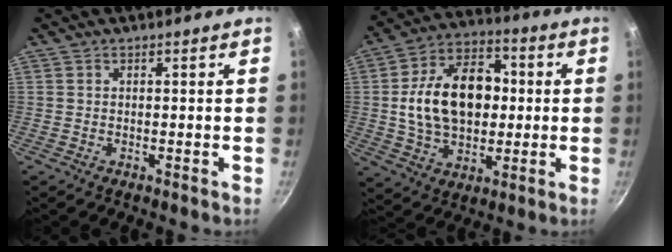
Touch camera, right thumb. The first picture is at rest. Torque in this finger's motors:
{"motor_torque": [-0.89, 1.85, 1.46, -0.06, 0.16]}